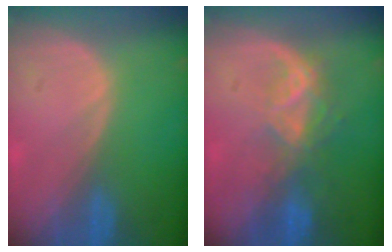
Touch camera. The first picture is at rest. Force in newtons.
{"total": 6.8, "press": 5.8, "slide": 3.5}